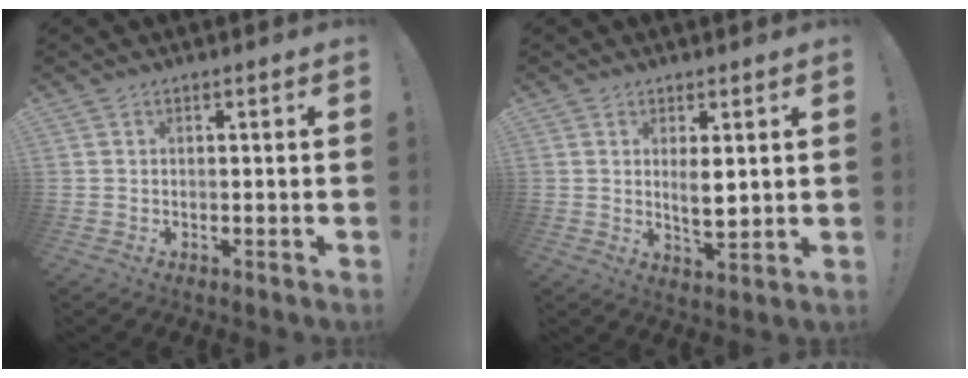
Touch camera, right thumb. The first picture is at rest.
{"total": 5.0, "force": [1.5, 2.2, 4.2], "torque": [-0.064, -0.009, 0.025]}